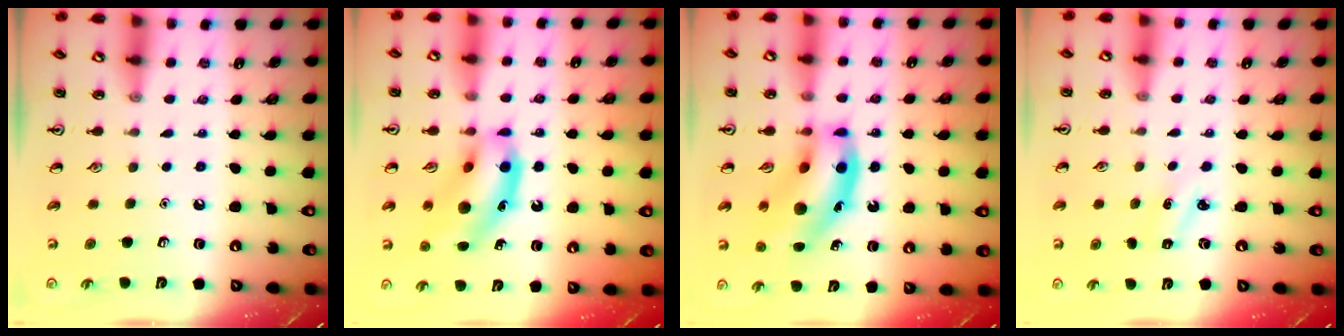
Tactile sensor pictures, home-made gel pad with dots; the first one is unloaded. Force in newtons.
{"total": 14.4, "press": 13.8, "slide": 4.1}
{"total": 15.9, "press": 15.6, "slide": 3.2}
{"total": 1.6, "press": 1.5, "slide": 0.6}